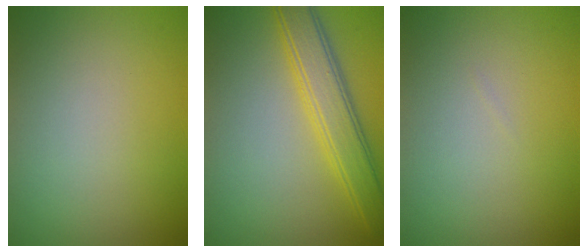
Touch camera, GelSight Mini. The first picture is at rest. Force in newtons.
{"total": 5.0, "press": 5.0, "slide": 0.1}
{"total": 0.0}